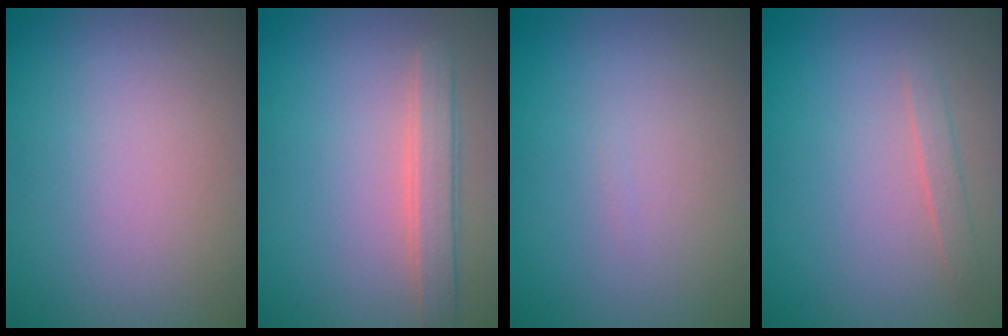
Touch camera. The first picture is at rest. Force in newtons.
{"total": 2.7, "press": 2.7, "slide": 0.5}
{"total": 0.0}
{"total": 1.1, "press": 1.1, "slide": 0.1}